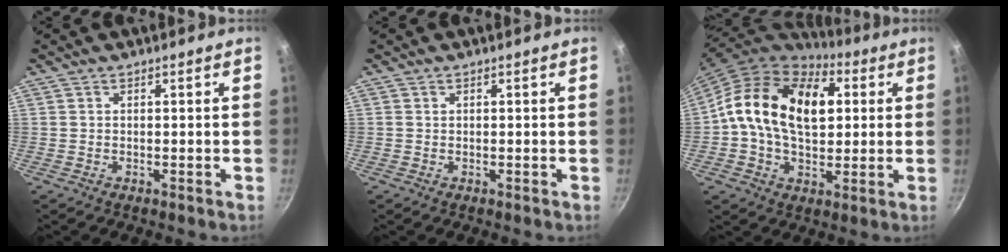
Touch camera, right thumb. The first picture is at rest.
{"total": 0.0}
{"total": 21.0, "force": [3.9, 13.7, 15.4], "torque": [-0.242, 0.015, 0.050]}